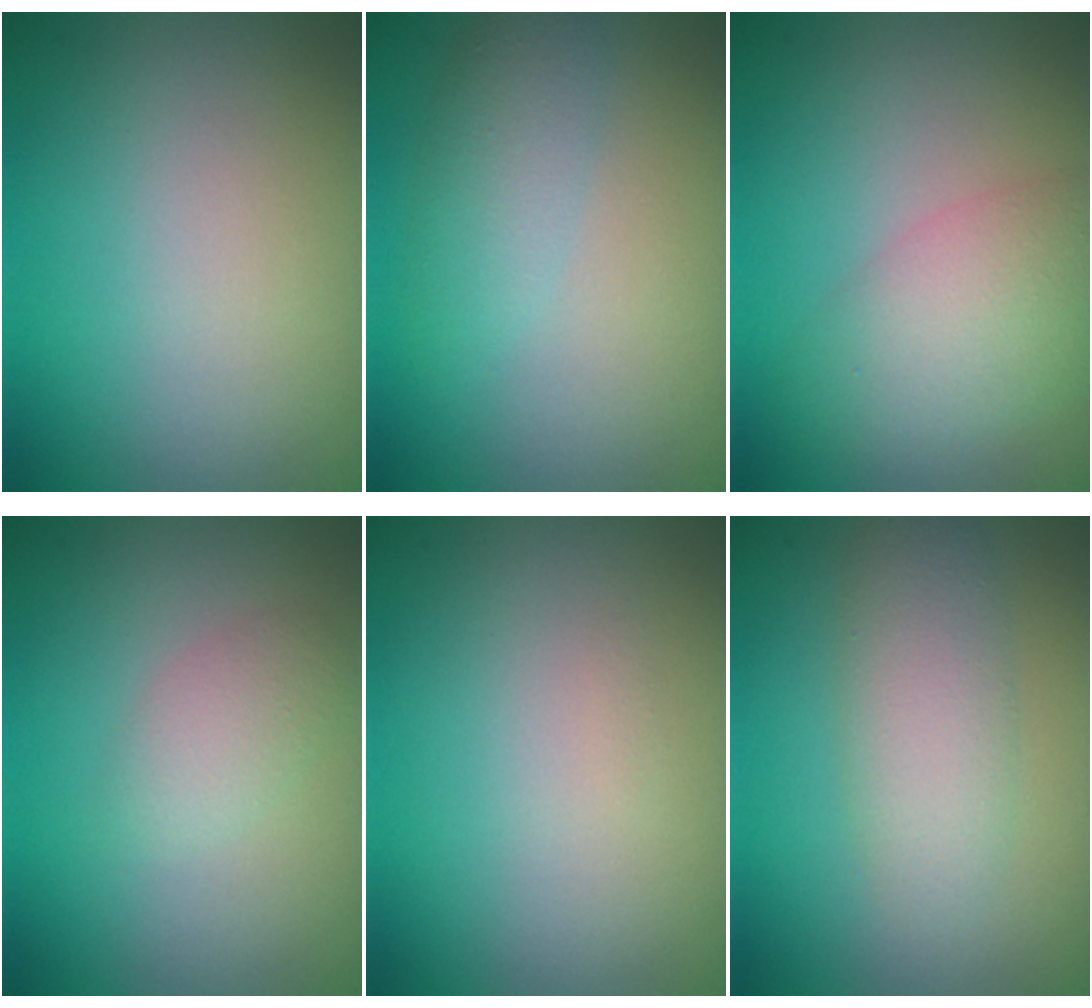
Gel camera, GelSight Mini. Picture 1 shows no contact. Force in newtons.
{"total": 2.4, "press": 2.4, "slide": 0.1}
{"total": 4.6, "press": 4.6, "slide": 0.1}
{"total": 1.8, "press": 1.8, "slide": 0.2}
{"total": 0.0}
{"total": 3.4, "press": 3.4, "slide": 0.1}